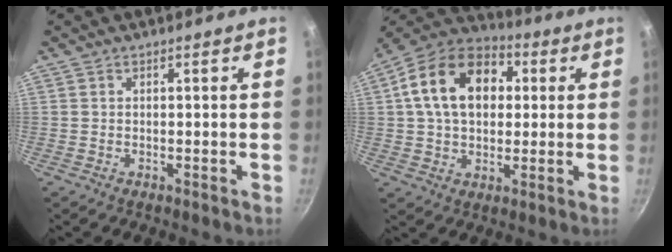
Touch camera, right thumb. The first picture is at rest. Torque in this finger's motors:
{"motor_torque": [0.52, 3.76, 0.93, -0.61, 0.41]}